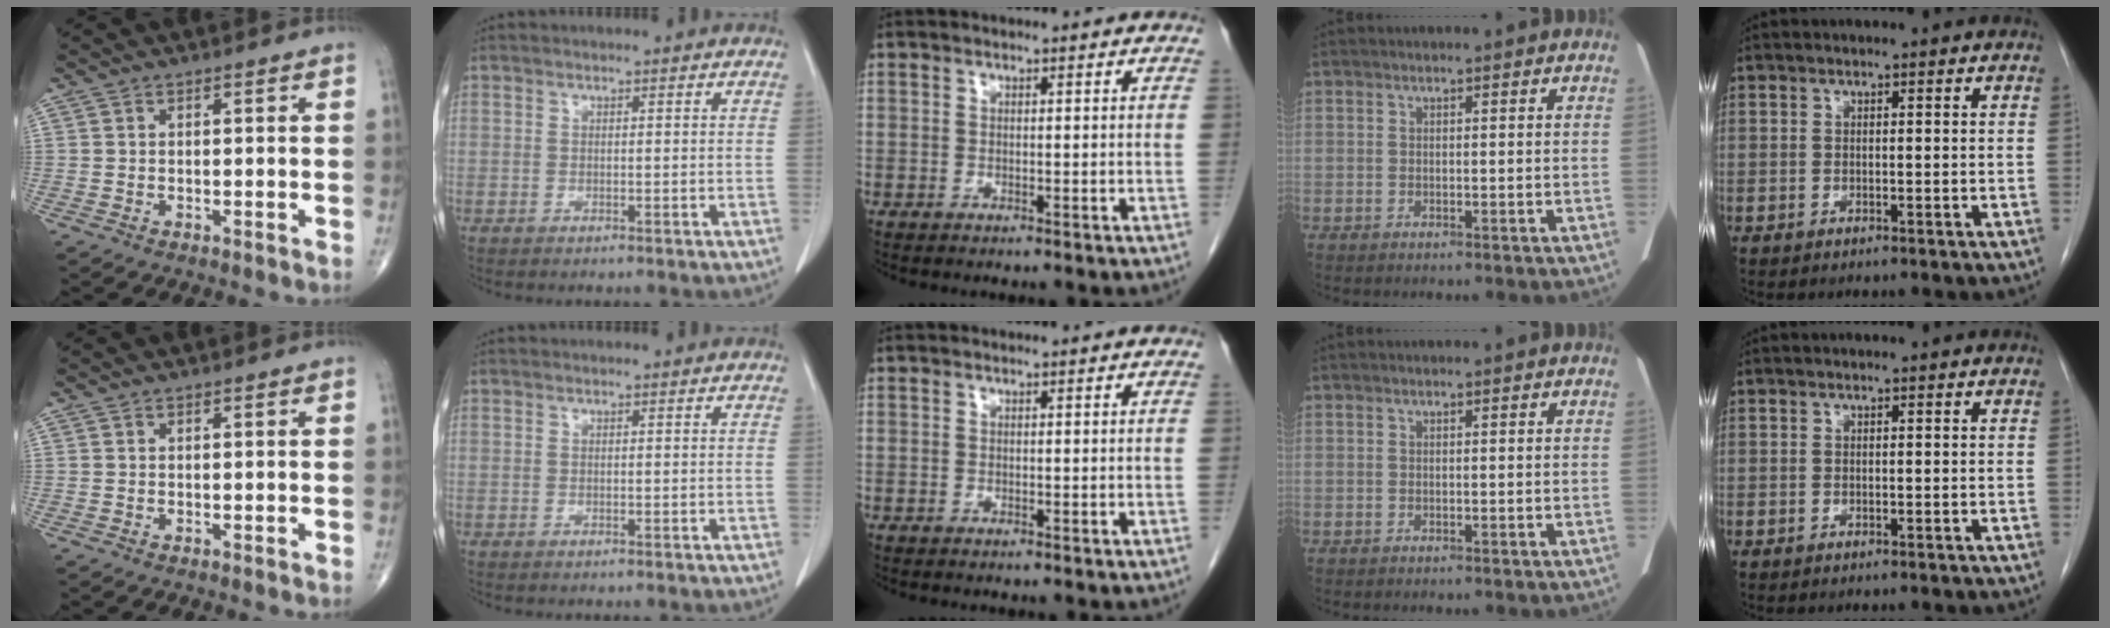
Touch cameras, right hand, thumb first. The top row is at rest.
{}